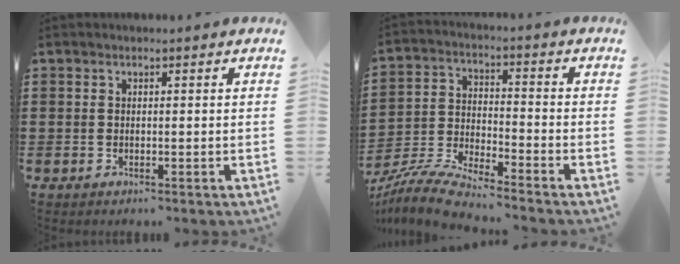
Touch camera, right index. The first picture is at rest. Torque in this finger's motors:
{"motor_torque": [-0.03, 0.20, 0.11, 0.05]}